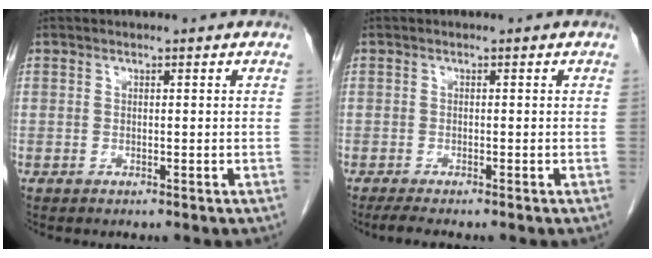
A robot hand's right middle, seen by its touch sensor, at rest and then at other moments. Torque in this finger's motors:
{"motor_torque": [0.45, -0.26, -0.01, 0.01]}